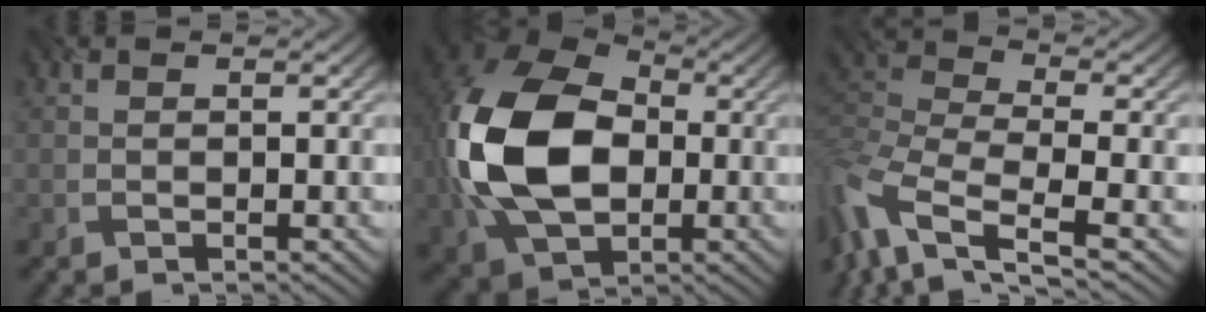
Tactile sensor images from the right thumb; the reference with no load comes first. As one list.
[{"total": 15.5, "force": [-0.9, 10.8, 11.1], "torque": [-0.271, -0.015, -0.019]}, {"total": 10.7, "force": [-5.8, 4.2, 7.9], "torque": [-0.189, -0.019, -0.118]}]